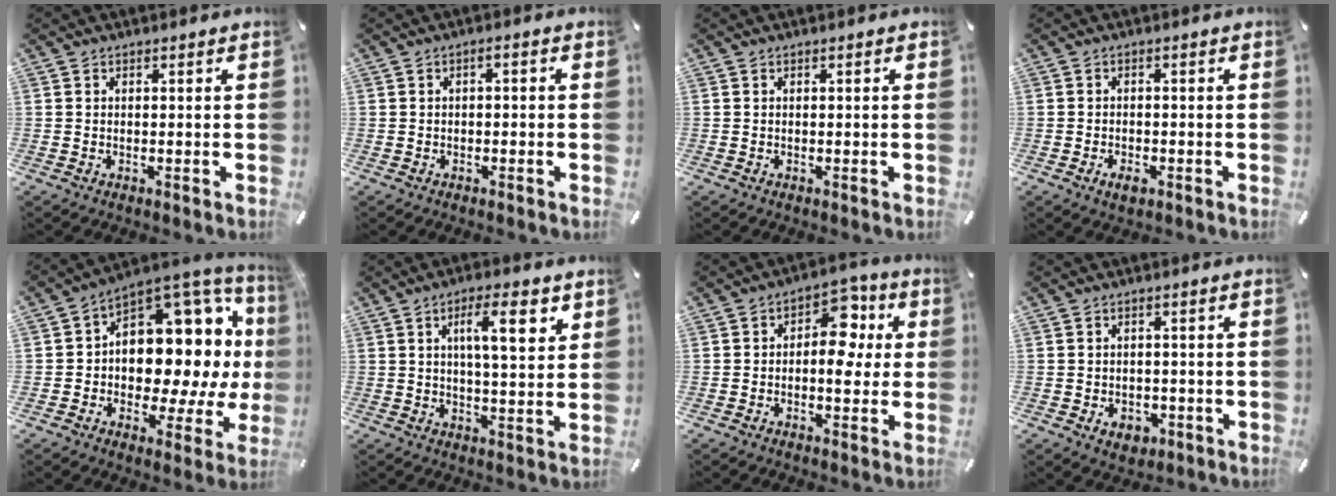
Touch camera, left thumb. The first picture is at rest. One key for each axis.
{"total": 1.6, "fx": -1.1, "fy": 0.6, "fz": 1.1, "tx": -0.019, "ty": 0.004, "tz": -0.021}
{"total": 0.7, "fx": 0.0, "fy": 0.0, "fz": 0.7, "tx": -0.010, "ty": 0.000, "tz": -0.001}
{"total": 3.1, "fx": -1.4, "fy": 2.0, "fz": 1.9, "tx": -0.041, "ty": 0.004, "tz": -0.027}
{"total": 13.7, "fx": 3.0, "fy": 10.1, "fz": 8.7, "tx": -0.085, "ty": -0.073, "tz": 0.047}
{"total": 11.0, "fx": 4.3, "fy": 3.1, "fz": 9.6, "tx": -0.154, "ty": -0.008, "tz": 0.062}
{"total": 10.6, "fx": 0.6, "fy": 6.8, "fz": 8.0, "tx": -0.096, "ty": 0.001, "tz": 0.007}
{"total": 4.5, "fx": -1.6, "fy": 3.5, "fz": 2.3, "tx": -0.036, "ty": 0.002, "tz": -0.030}